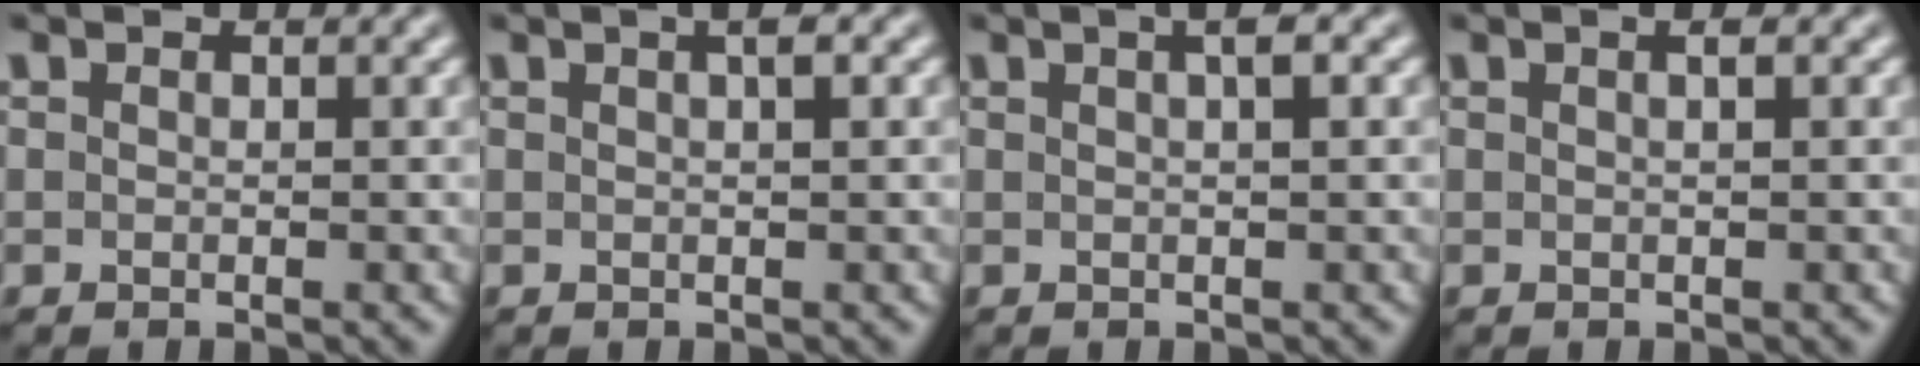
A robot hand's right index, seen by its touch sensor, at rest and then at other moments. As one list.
[{"total": 2.0, "force": [0.7, 0.1, 1.9], "torque": [-0.018, 0.009, 0.010]}, {"total": 2.4, "force": [0.9, 0.1, 2.2], "torque": [-0.022, 0.011, 0.011]}, {"total": 1.0, "force": [0.2, -0.3, 0.9], "torque": [-0.010, 0.005, 0.002]}]